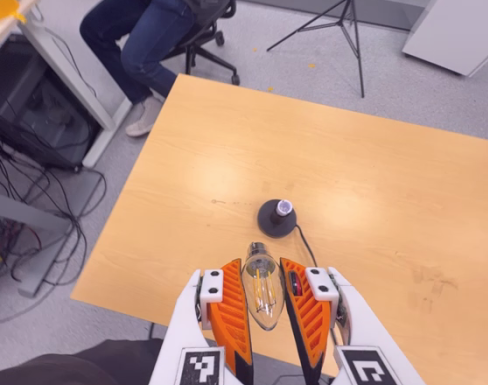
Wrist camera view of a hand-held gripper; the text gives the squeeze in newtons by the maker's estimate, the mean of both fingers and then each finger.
{"total": 10.8, "left": 10.1, "right": 11.6}